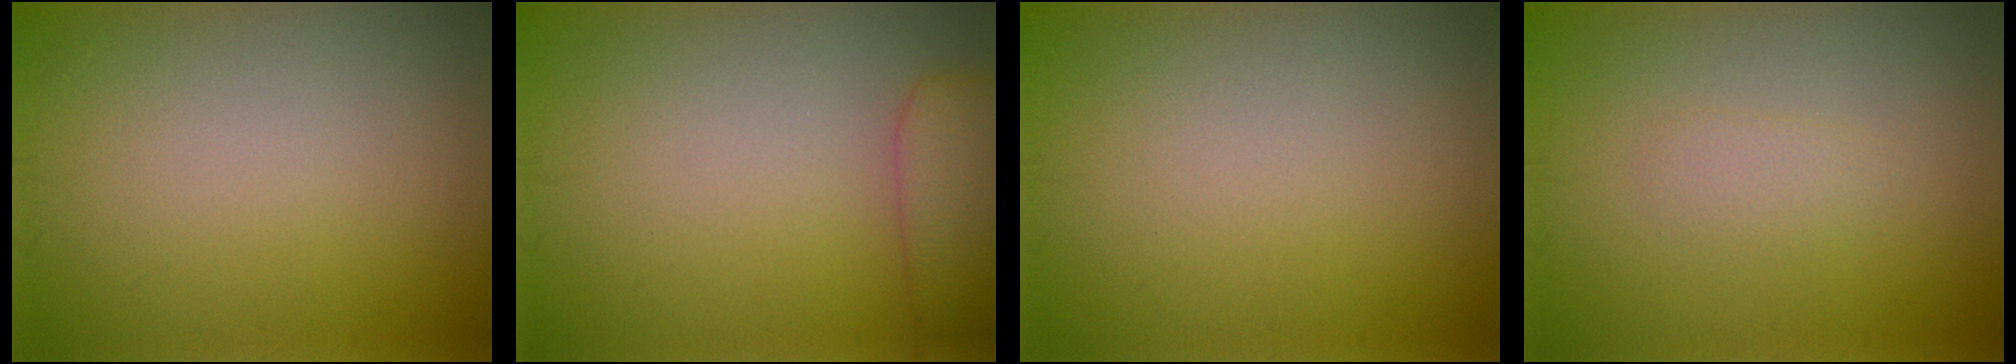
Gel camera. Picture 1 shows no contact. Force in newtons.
{"total": 3.7, "press": 3.7, "slide": 0.2}
{"total": 0.0}
{"total": 1.0, "press": 1.0, "slide": 0.1}